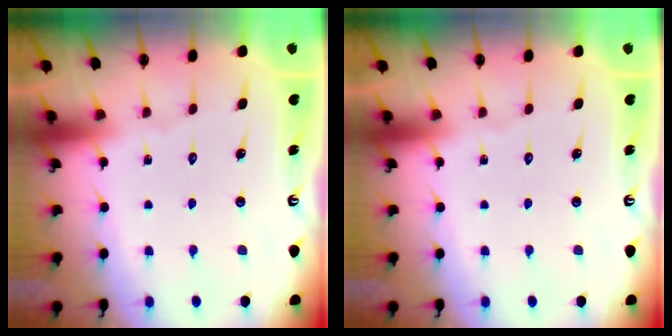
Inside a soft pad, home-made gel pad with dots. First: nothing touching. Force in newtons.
{"total": 0.0}